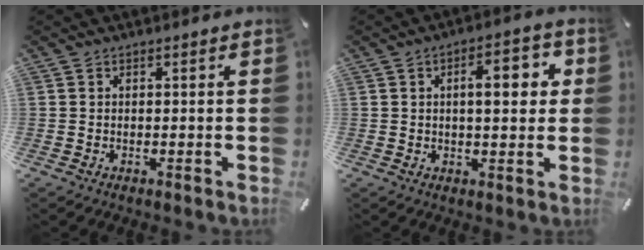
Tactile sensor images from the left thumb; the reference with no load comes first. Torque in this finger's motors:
{"motor_torque": [0.37, 0.25, 0.50, 0.27, 0.09]}